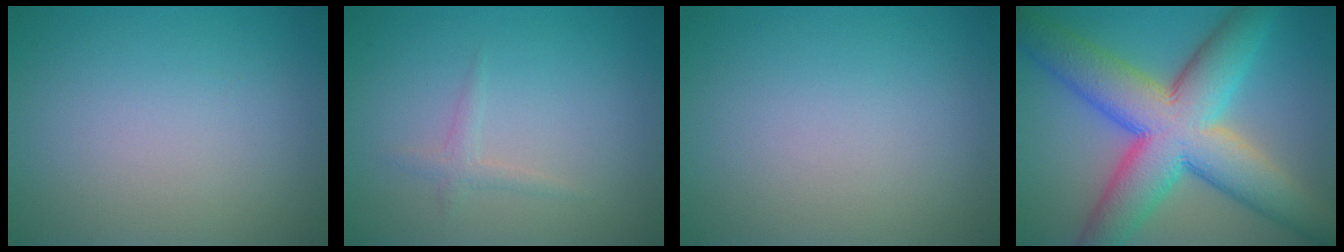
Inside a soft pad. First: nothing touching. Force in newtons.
{"total": 1.1, "press": 1.0, "slide": 0.1}
{"total": 0.0}
{"total": 12.5, "press": 12.5, "slide": 0.4}